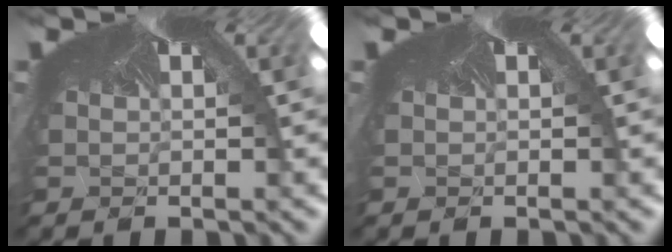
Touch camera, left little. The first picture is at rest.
{"total": 0.0}